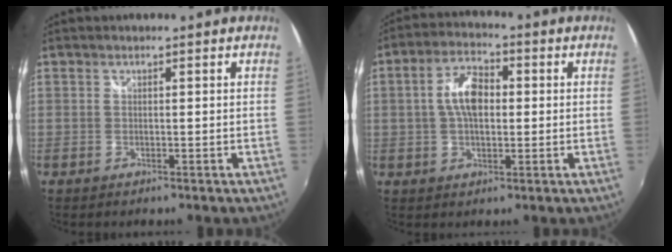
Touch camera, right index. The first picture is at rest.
{"total": 7.7, "force": [0.5, 4.2, 6.4], "torque": [-0.121, 0.017, 0.009]}